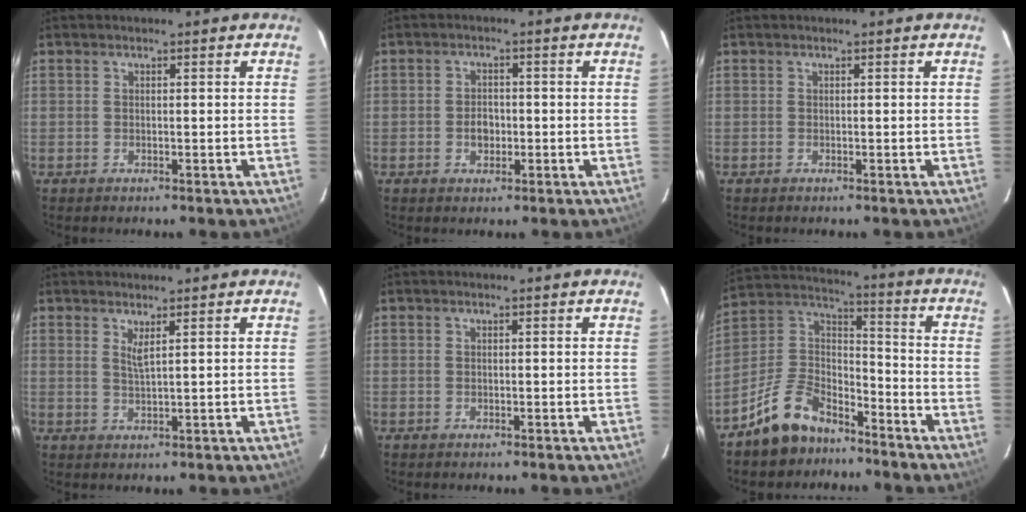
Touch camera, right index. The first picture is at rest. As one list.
[{"total": 3.0, "force": [-0.8, 2.4, 1.7], "torque": [-0.030, 0.004, -0.011]}, {"total": 0.0}, {"total": 2.0, "force": [1.1, -0.1, 1.6], "torque": [-0.030, -0.005, 0.018]}, {"total": 0.0}, {"total": 13.1, "force": [-9.5, 7.0, 5.8], "torque": [-0.138, 0.046, -0.160]}]